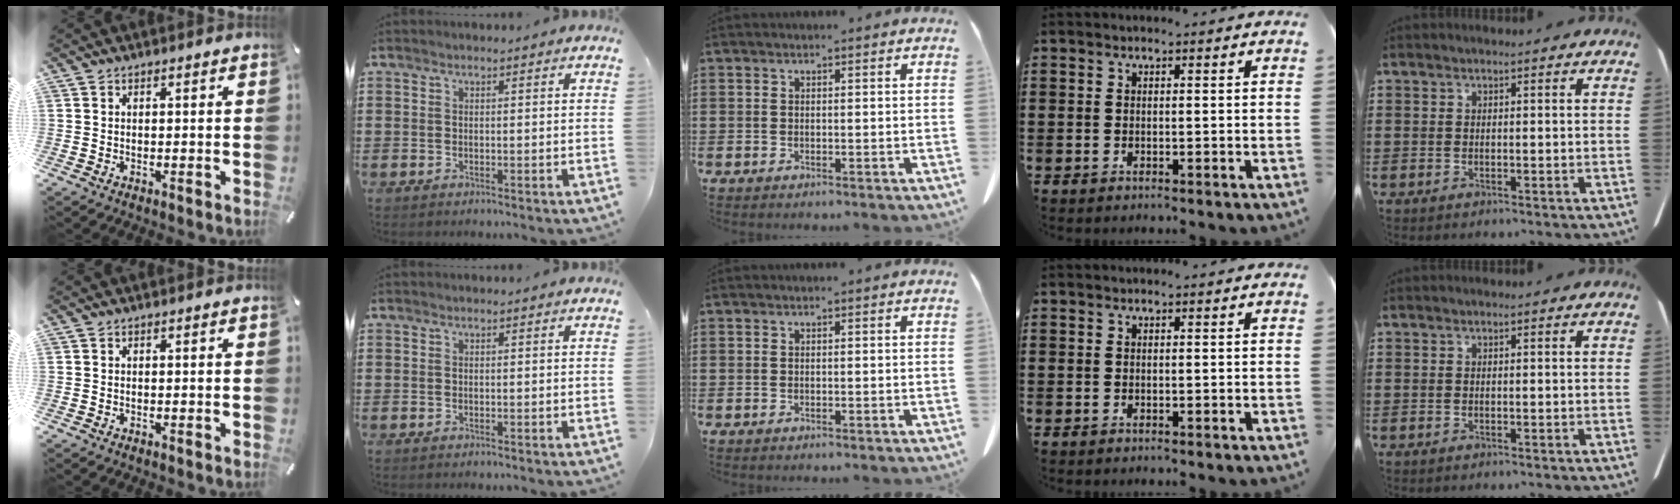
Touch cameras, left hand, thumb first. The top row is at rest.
{}